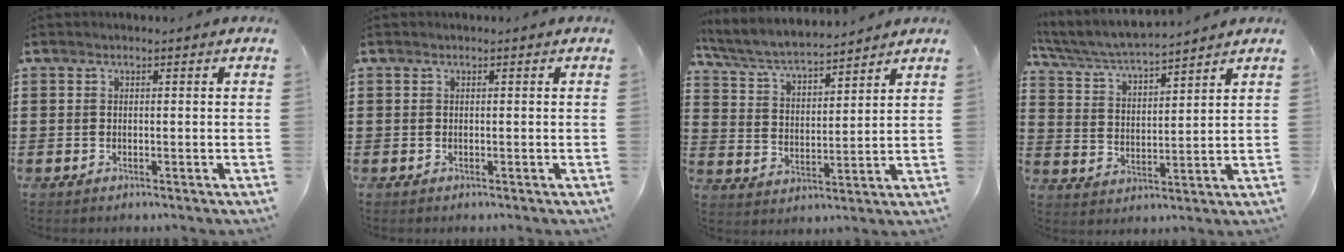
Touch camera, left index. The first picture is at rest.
{"total": 0.0}
{"total": 5.9, "force": [5.5, 0.6, 2.2], "torque": [-0.066, -0.031, 0.092]}
{"total": 5.4, "force": [5.1, 0.0, 1.7], "torque": [-0.056, -0.032, 0.087]}